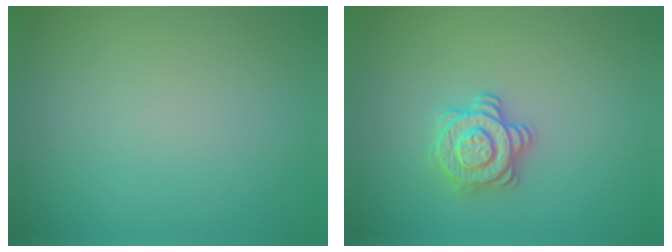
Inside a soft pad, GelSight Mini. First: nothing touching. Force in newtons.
{"total": 2.8, "press": 2.7, "slide": 0.7}